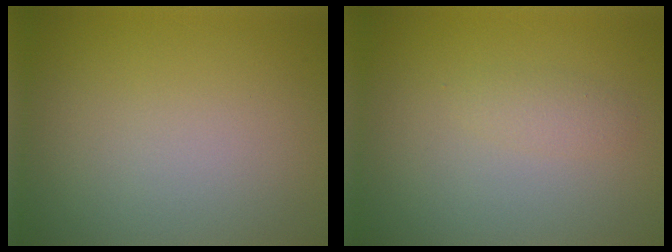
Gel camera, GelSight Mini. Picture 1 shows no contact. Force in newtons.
{"total": 1.1, "press": 1.0, "slide": 0.1}